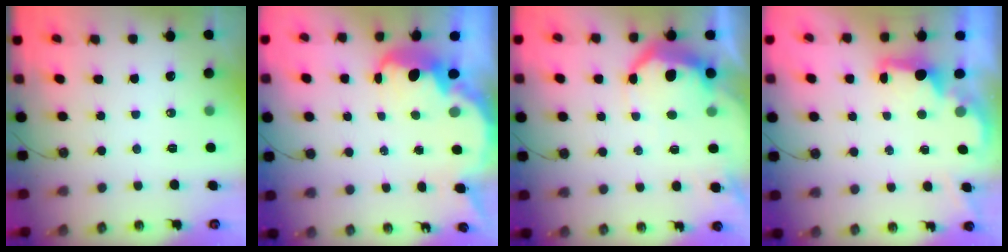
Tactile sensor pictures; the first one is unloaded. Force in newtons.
{"total": 5.8, "press": 5.8, "slide": 0.3}
{"total": 9.6, "press": 9.5, "slide": 0.7}
{"total": 1.9, "press": 1.8, "slide": 0.8}